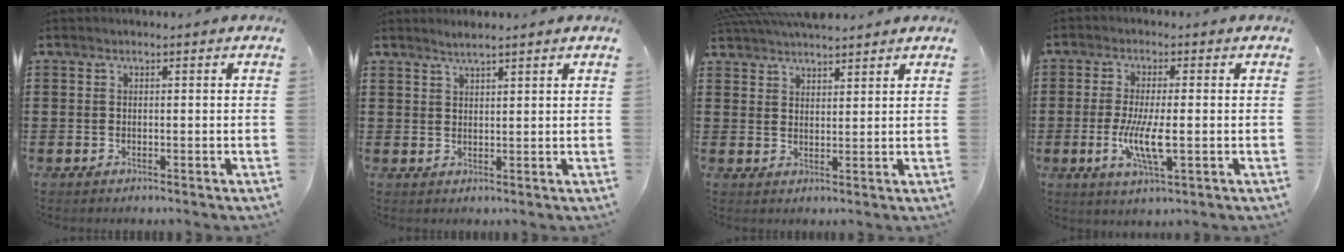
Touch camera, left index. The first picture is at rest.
{"total": 1.8, "force": [1.7, -0.1, 0.6], "torque": [-0.014, 0.002, 0.032]}
{"total": 4.1, "force": [4.1, 0.4, 0.5], "torque": [-0.022, -0.011, 0.076]}
{"total": 6.9, "force": [-1.2, 1.7, 6.6], "torque": [-0.140, -0.011, -0.027]}